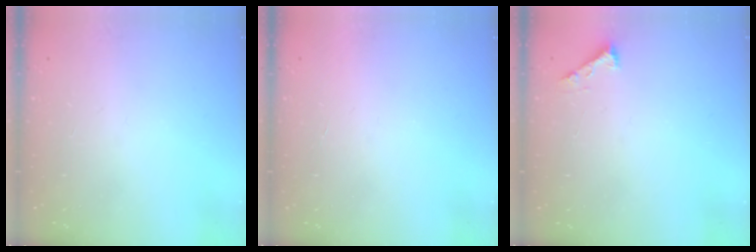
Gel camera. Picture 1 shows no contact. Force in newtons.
{"total": 1.6, "press": 1.5, "slide": 0.1}
{"total": 2.3, "press": 2.3, "slide": 0.3}